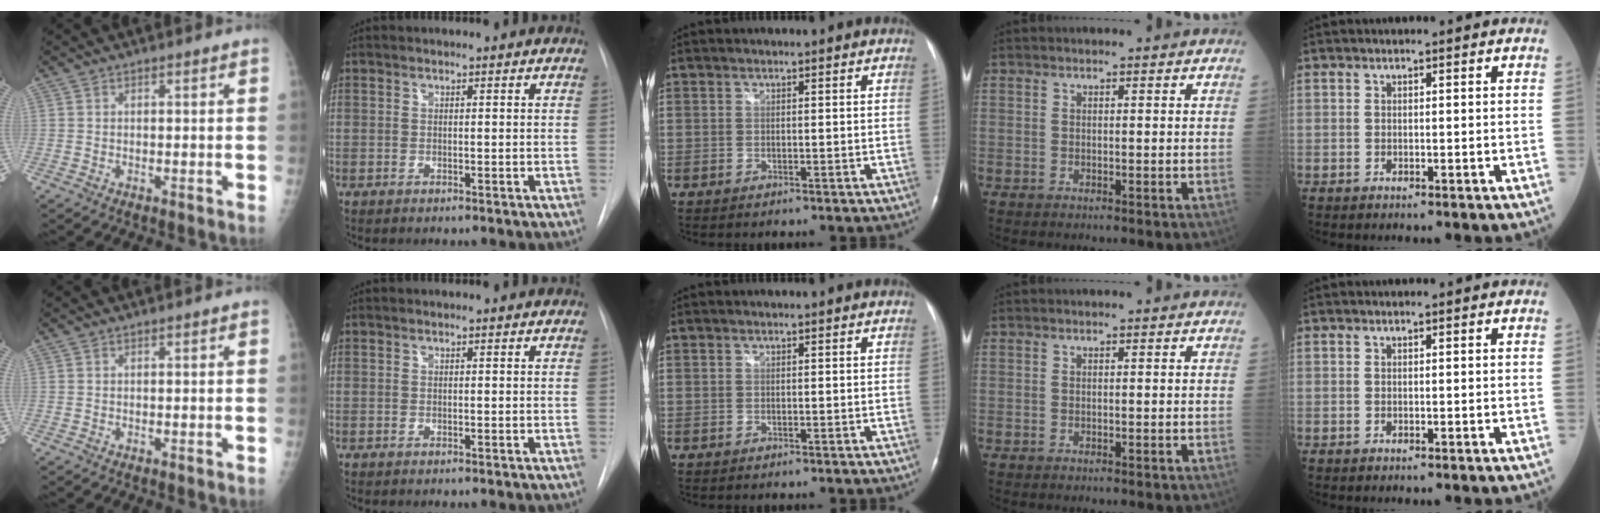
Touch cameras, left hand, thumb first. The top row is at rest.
{}